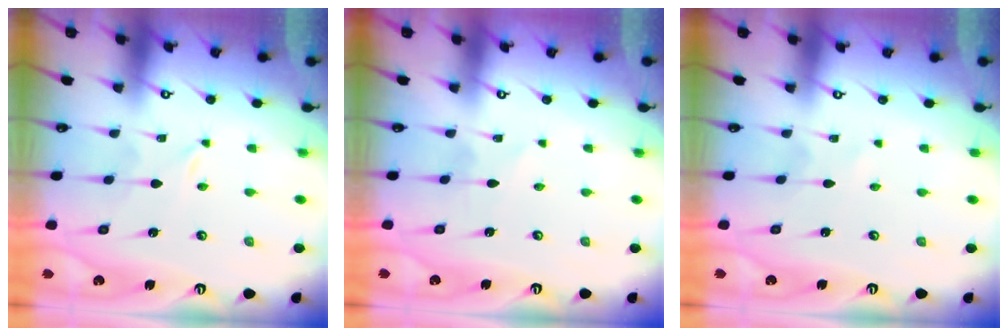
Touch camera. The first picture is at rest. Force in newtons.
{"total": 1.4, "press": 1.4, "slide": 0.2}
{"total": 1.2, "press": 1.2, "slide": 0.2}